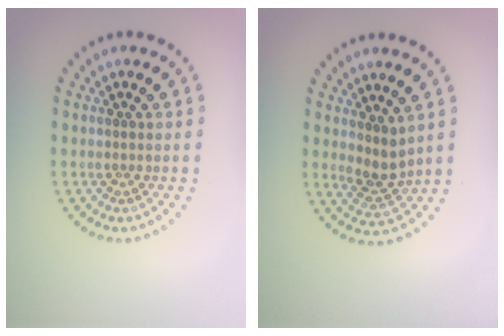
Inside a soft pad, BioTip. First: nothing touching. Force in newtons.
{"total": 2.6, "press": 2.1, "slide": 1.5}